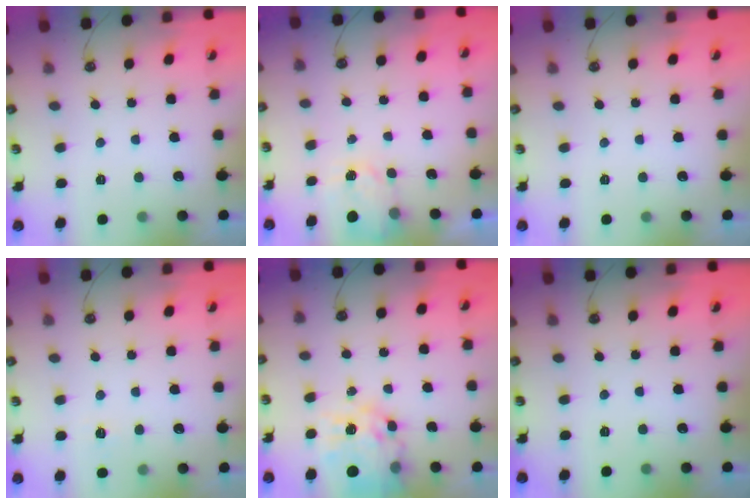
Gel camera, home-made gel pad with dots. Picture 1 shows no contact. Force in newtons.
{"total": 2.7, "press": 2.7, "slide": 0.4}
{"total": 0.0}
{"total": 3.9, "press": 3.8, "slide": 0.5}
{"total": 15.1, "press": 15.0, "slide": 1.4}
{"total": 0.0}